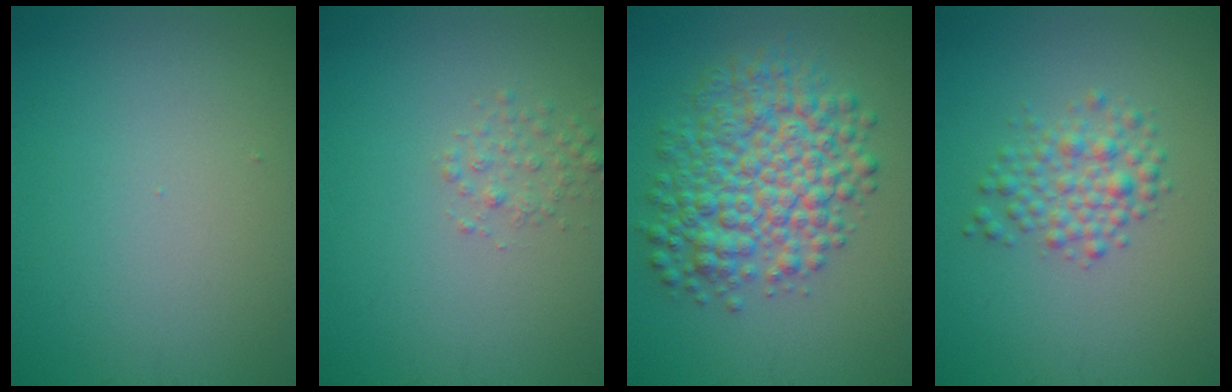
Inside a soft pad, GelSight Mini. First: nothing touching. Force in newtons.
{"total": 1.5, "press": 1.5, "slide": 0.1}
{"total": 7.7, "press": 7.7, "slide": 0.1}
{"total": 2.9, "press": 2.9, "slide": 0.0}